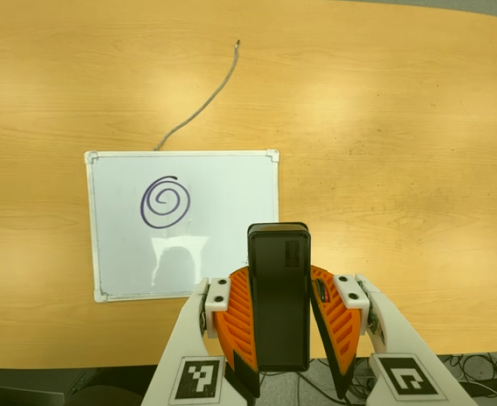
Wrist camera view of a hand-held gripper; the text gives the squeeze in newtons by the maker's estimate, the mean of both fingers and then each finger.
{"total": 6.9, "left": 5.4, "right": 8.5}